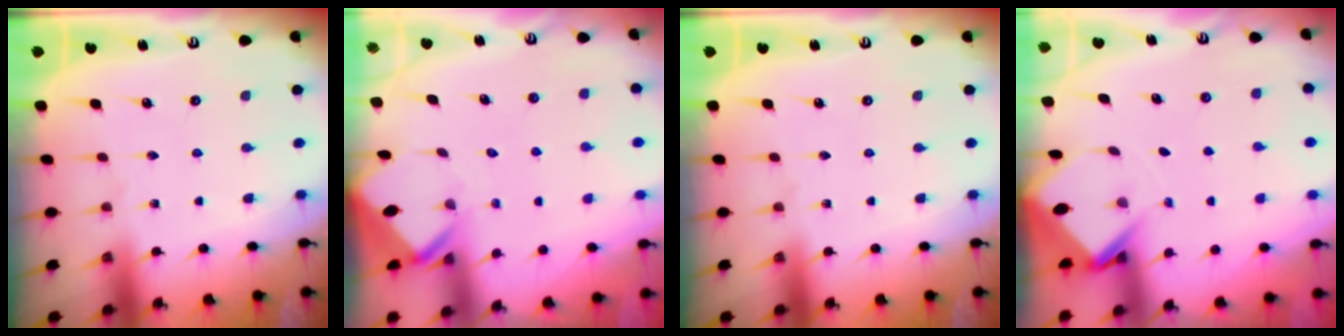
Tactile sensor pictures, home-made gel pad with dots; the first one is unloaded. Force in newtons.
{"total": 3.0, "press": 3.0, "slide": 0.3}
{"total": 0.0}
{"total": 2.9, "press": 2.9, "slide": 0.2}